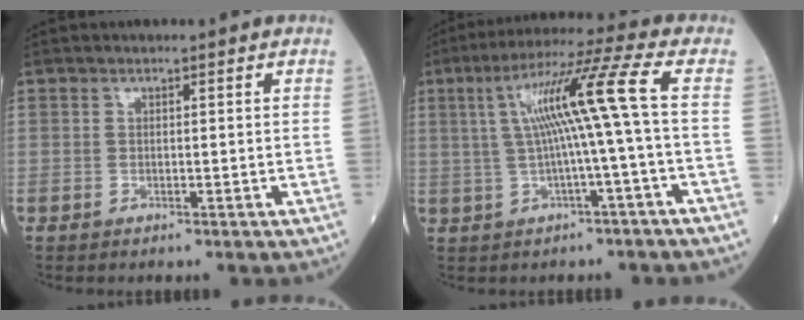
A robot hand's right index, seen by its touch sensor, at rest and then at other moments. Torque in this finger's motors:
{"motor_torque": [1.58, 0.26, 0.79, 0.21]}